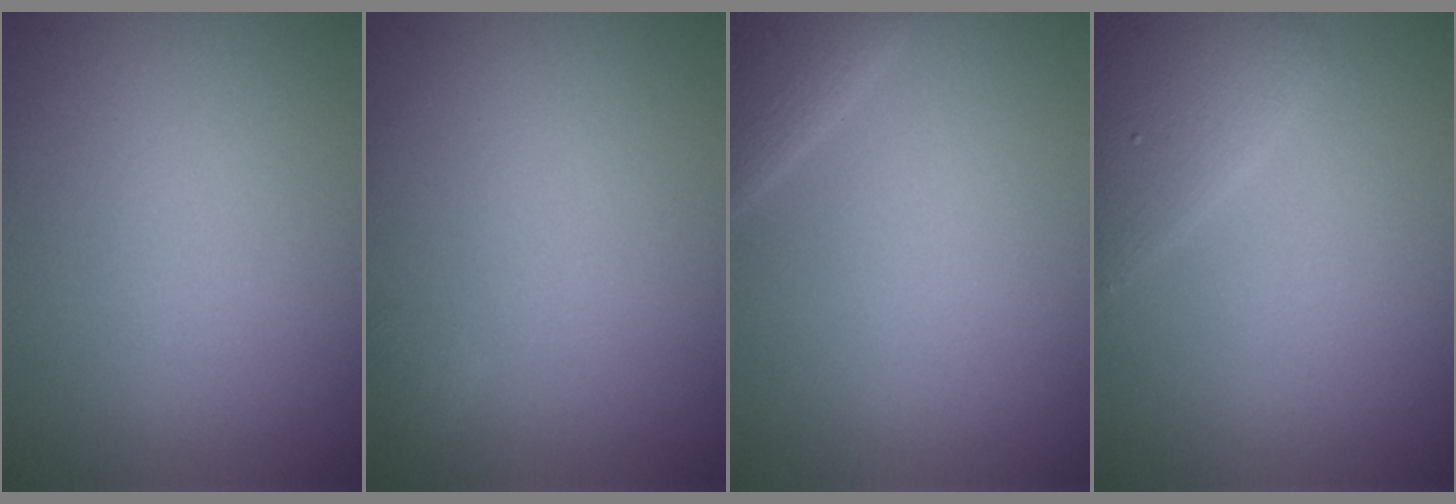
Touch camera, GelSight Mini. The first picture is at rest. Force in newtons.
{"total": 0.5, "press": 0.5, "slide": 0.0}
{"total": 2.3, "press": 2.3, "slide": 0.1}
{"total": 2.7, "press": 2.7, "slide": 0.2}